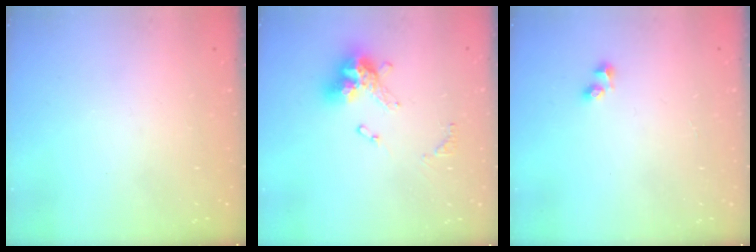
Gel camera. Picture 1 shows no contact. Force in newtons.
{"total": 12.0, "press": 11.9, "slide": 1.4}
{"total": 3.2, "press": 2.9, "slide": 1.2}